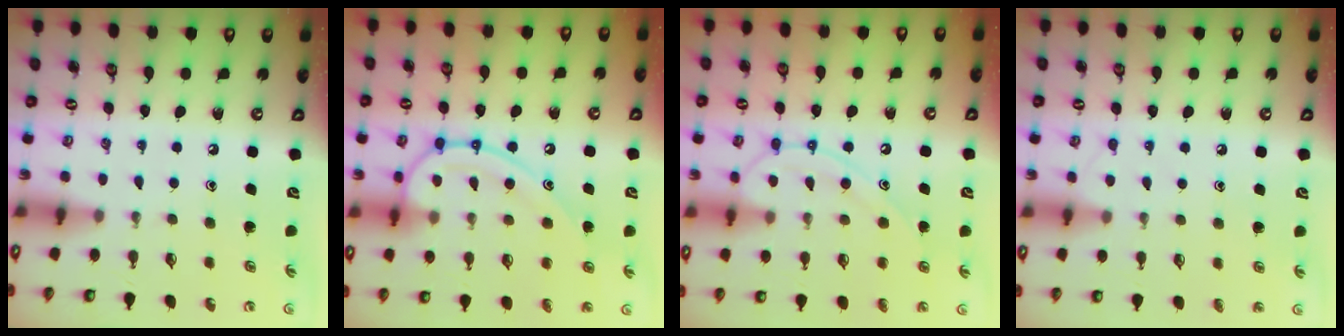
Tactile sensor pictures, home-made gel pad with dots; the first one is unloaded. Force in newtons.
{"total": 14.2, "press": 14.1, "slide": 1.5}
{"total": 12.6, "press": 12.6, "slide": 1.1}
{"total": 7.0, "press": 7.0, "slide": 0.8}